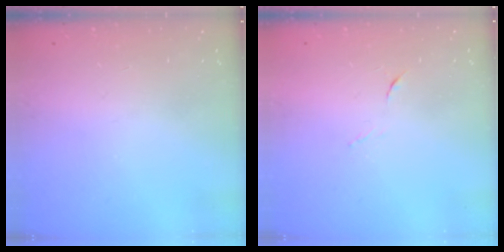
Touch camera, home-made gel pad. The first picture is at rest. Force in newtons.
{"total": 4.1, "press": 4.0, "slide": 1.1}